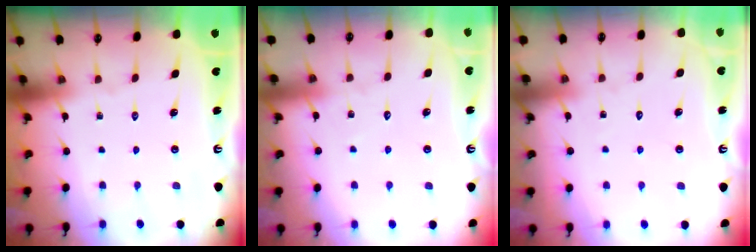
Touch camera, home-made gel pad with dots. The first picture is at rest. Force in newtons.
{"total": 4.5, "press": 4.5, "slide": 0.3}
{"total": 5.7, "press": 5.7, "slide": 0.4}